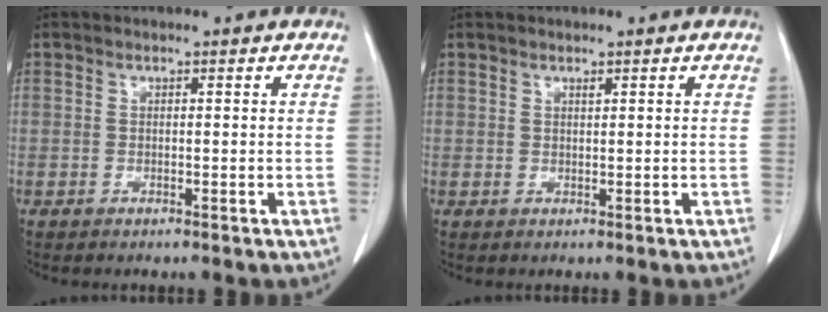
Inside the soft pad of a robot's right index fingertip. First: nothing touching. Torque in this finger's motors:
{"motor_torque": [0.00, 0.00, -0.07, 0.00]}